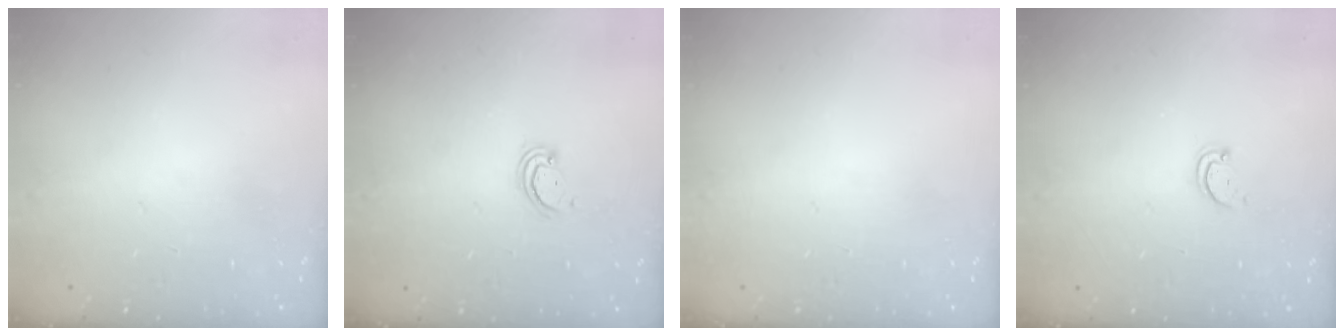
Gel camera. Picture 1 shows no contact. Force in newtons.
{"total": 2.5, "press": 2.4, "slide": 0.2}
{"total": 0.0}
{"total": 2.8, "press": 2.7, "slide": 0.3}